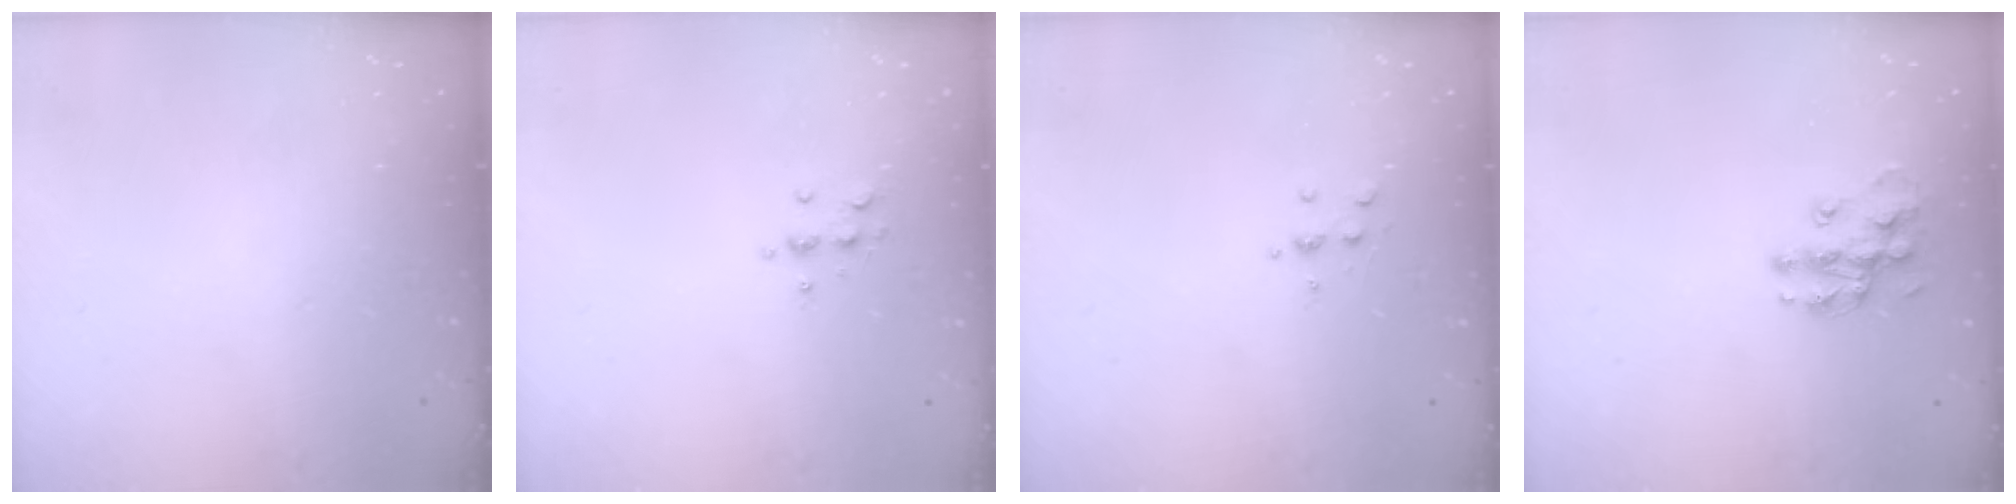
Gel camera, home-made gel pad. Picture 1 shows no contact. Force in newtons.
{"total": 5.4, "press": 5.2, "slide": 1.4}
{"total": 4.9, "press": 4.8, "slide": 1.1}
{"total": 11.3, "press": 11.3, "slide": 0.7}